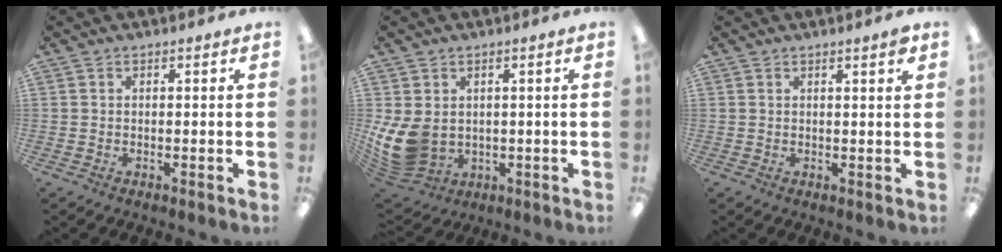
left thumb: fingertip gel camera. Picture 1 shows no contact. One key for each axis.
{"total": 10.2, "fx": 0.4, "fy": 7.9, "fz": 6.4, "tx": -0.150, "ty": -0.006, "tz": 0.014}
{"total": 2.2, "fx": 1.6, "fy": 0.1, "fz": 1.6, "tx": -0.027, "ty": -0.003, "tz": 0.024}